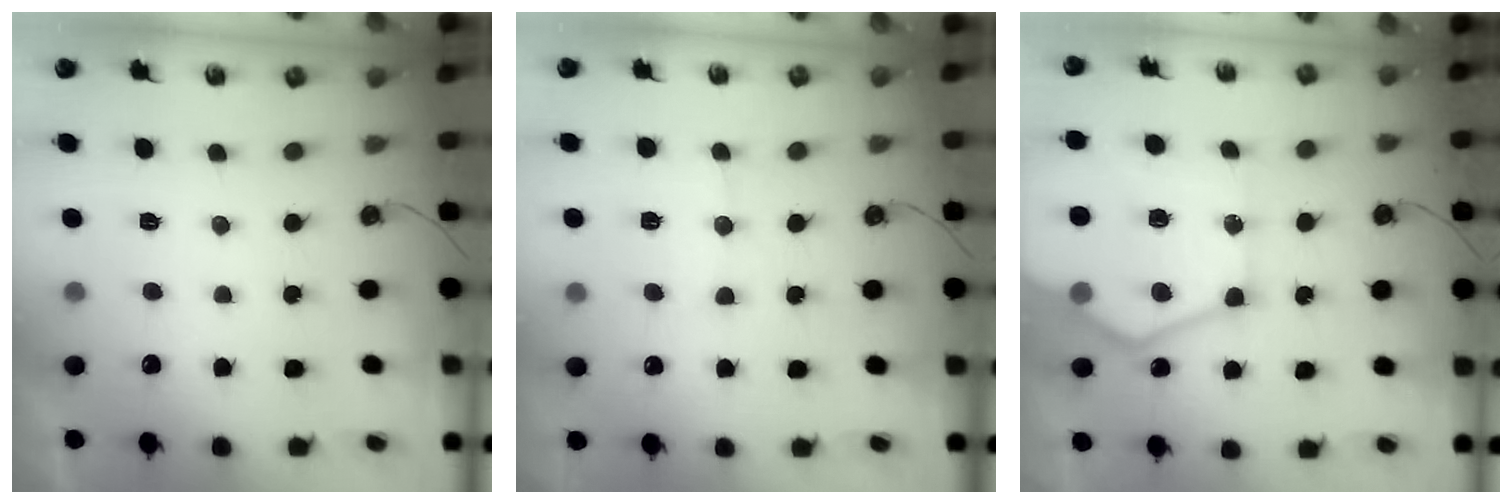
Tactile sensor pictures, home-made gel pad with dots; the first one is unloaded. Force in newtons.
{"total": 9.8, "press": 9.7, "slide": 0.9}
{"total": 25.2, "press": 25.1, "slide": 2.7}